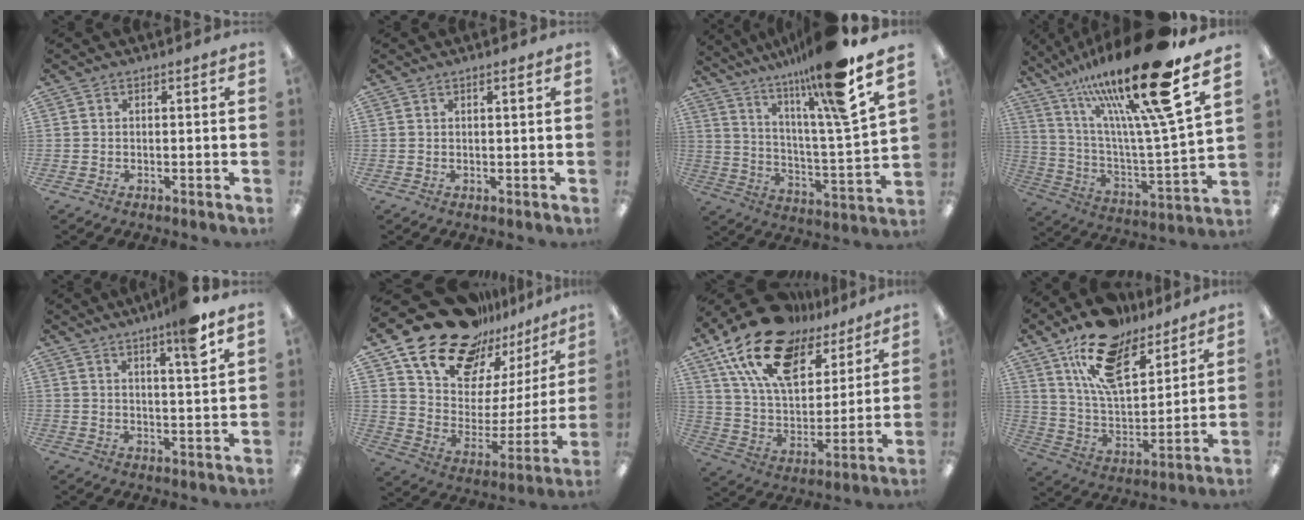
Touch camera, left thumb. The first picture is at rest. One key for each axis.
{"total": 1.3, "fx": 0.8, "fy": 0.1, "fz": 1.0, "tx": -0.013, "ty": -0.003, "tz": 0.011}
{"total": 17.5, "fx": 13.6, "fy": 0.0, "fz": 11.1, "tx": -0.194, "ty": -0.096, "tz": 0.209}
{"total": 26.5, "fx": 18.4, "fy": 3.2, "fz": 18.8, "tx": -0.337, "ty": -0.106, "tz": 0.288}
{"total": 8.1, "fx": 5.6, "fy": 0.3, "fz": 5.8, "tx": -0.089, "ty": -0.030, "tz": 0.088}
{"total": 20.6, "fx": 17.0, "fy": 10.1, "fz": 6.0, "tx": -0.125, "ty": -0.125, "tz": 0.308}
{"total": 21.4, "fx": 13.6, "fy": 11.1, "fz": 12.2, "tx": -0.229, "ty": -0.062, "tz": 0.248}
{"total": 17.6, "fx": 12.5, "fy": 7.8, "fz": 9.5, "tx": -0.172, "ty": -0.060, "tz": 0.223}